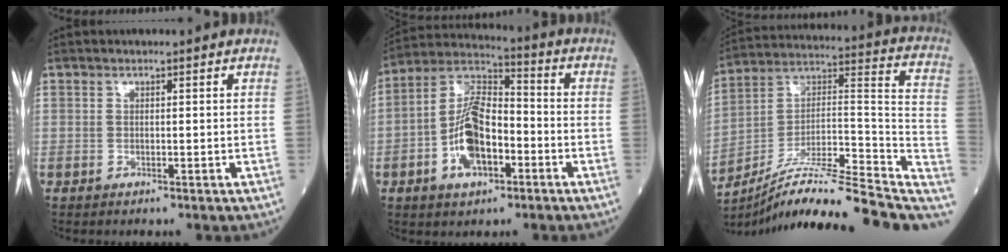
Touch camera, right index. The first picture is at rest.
{"total": 12.1, "force": [-3.5, 5.6, 10.1], "torque": [-0.205, 0.019, -0.067]}
{"total": 24.1, "force": [-19.5, 1.9, 14.1], "torque": [-0.177, 0.027, -0.309]}